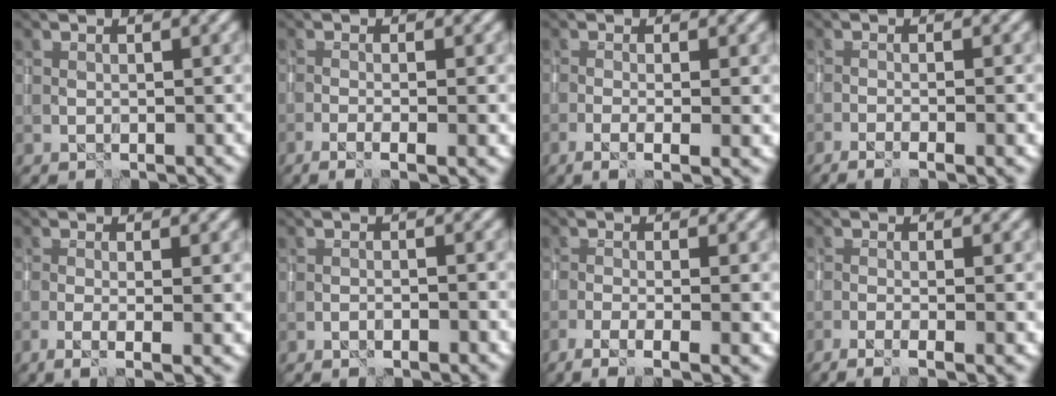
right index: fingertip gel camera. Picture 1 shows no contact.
{"total": 3.9, "force": [-1.6, 1.1, 3.4], "torque": [-0.050, -0.001, -0.032]}
{"total": 3.9, "force": [-1.1, 1.1, 3.5], "torque": [-0.056, -0.004, -0.025]}
{"total": 4.3, "force": [-2.1, 1.1, 3.5], "torque": [-0.044, 0.009, -0.036]}
{"total": 4.3, "force": [-1.2, 1.3, 3.9], "torque": [-0.063, -0.005, -0.027]}
{"total": 1.8, "force": [-1.2, 0.5, 1.3], "torque": [-0.027, 0.012, -0.021]}
{"total": 4.9, "force": [-2.4, 1.3, 4.1], "torque": [-0.067, -0.004, -0.047]}
{"total": 4.2, "force": [-2.0, 1.2, 3.5], "torque": [-0.051, -0.001, -0.037]}